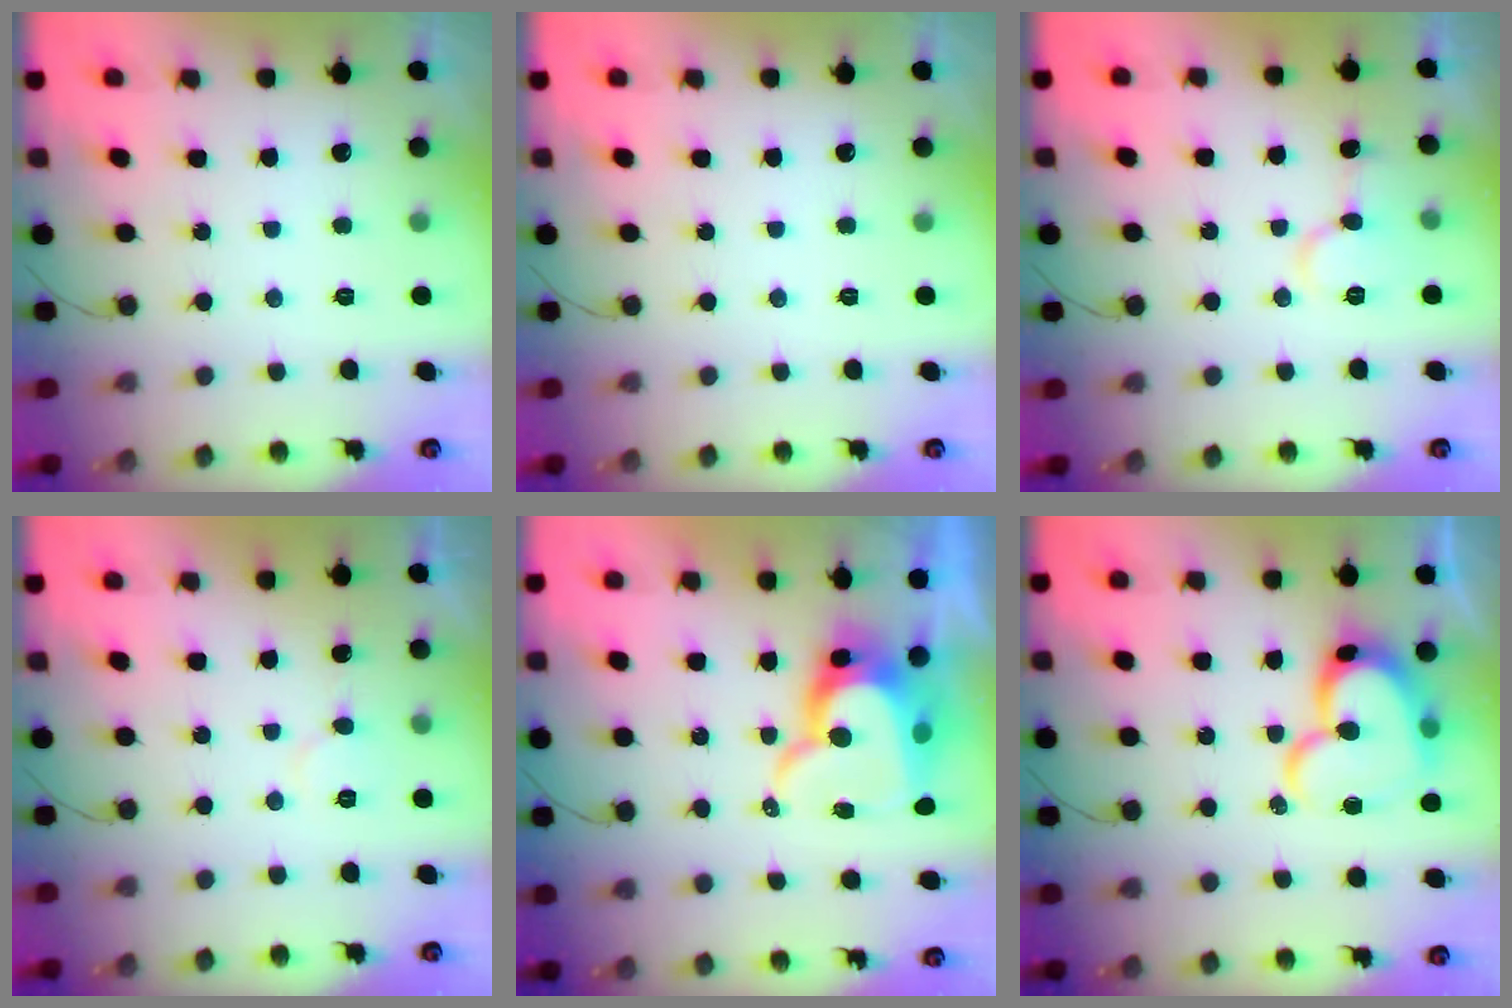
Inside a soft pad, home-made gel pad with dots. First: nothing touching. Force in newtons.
{"total": 0.0}
{"total": 8.7, "press": 8.6, "slide": 1.0}
{"total": 3.8, "press": 3.8, "slide": 0.3}
{"total": 13.8, "press": 13.8, "slide": 1.0}
{"total": 18.6, "press": 18.6, "slide": 1.5}